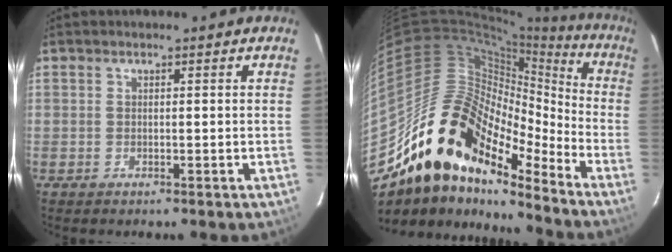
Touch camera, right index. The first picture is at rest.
{"total": 21.8, "force": [-14.7, 11.5, 11.2], "torque": [-0.191, 0.026, -0.268]}